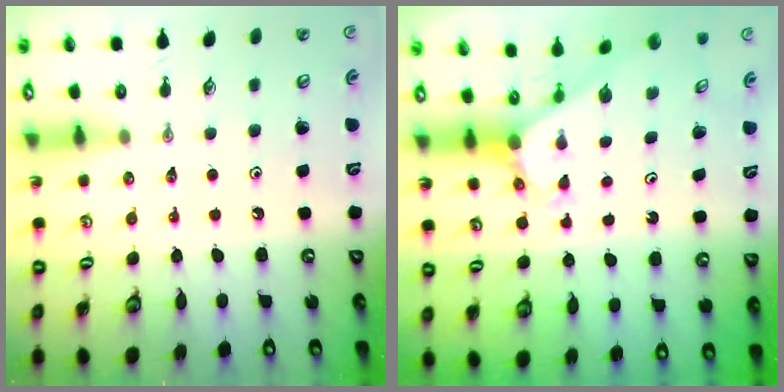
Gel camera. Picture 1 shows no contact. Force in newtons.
{"total": 2.8, "press": 2.8, "slide": 0.2}